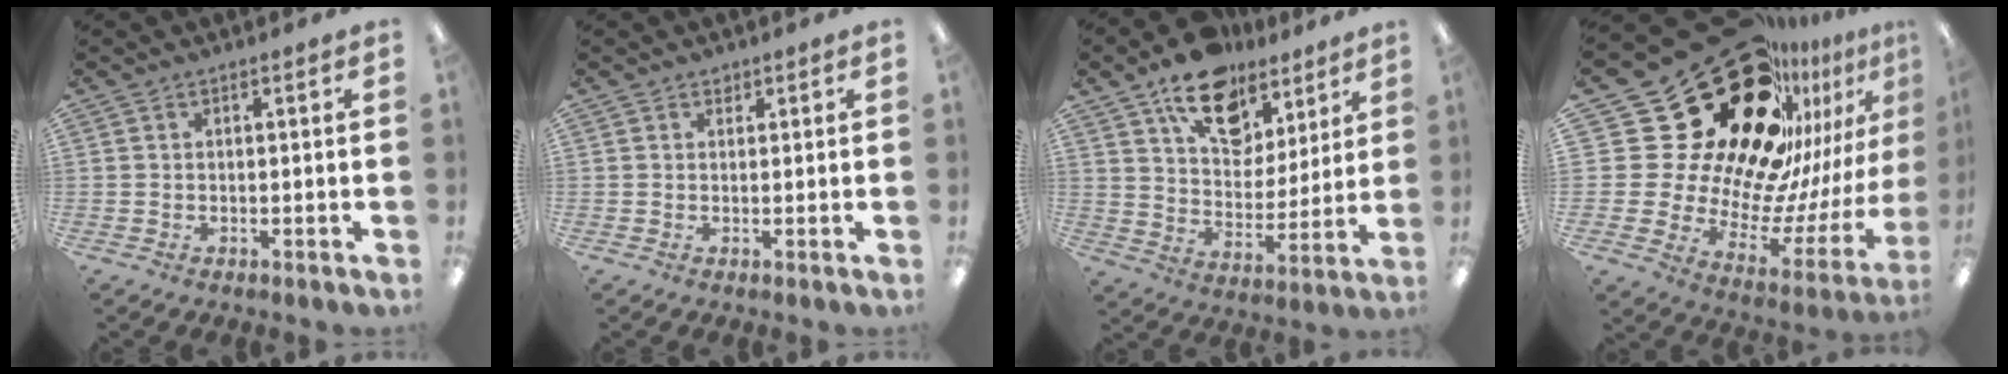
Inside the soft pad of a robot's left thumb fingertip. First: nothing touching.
{"total": 1.0, "force": [0.8, 0.6, 0.1], "torque": [0.005, -0.001, 0.013]}
{"total": 15.5, "force": [10.8, 8.9, 6.8], "torque": [-0.102, -0.061, 0.194]}
{"total": 39.0, "force": [21.3, 22.7, 23.5], "torque": [-0.331, -0.213, 0.448]}